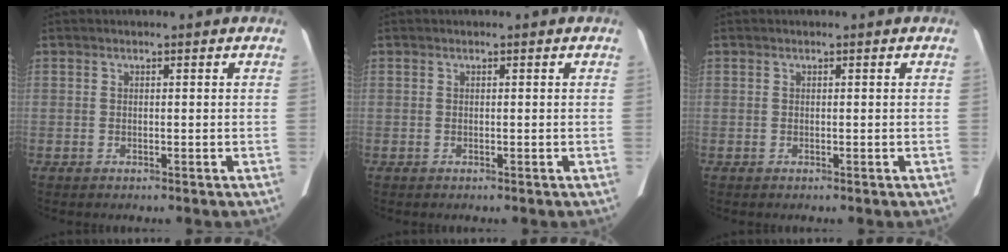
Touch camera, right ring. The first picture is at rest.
{"total": 0.0}
{"total": 0.0}